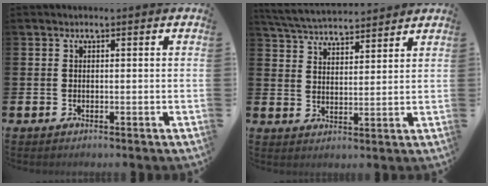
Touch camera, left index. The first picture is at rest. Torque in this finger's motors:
{"motor_torque": [0.30, -0.83, 0.68, 0.19]}